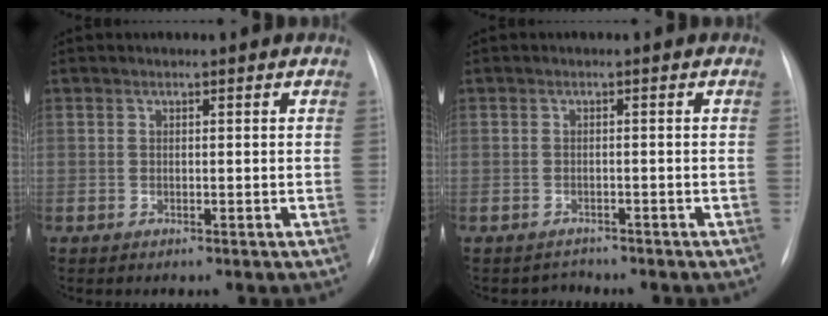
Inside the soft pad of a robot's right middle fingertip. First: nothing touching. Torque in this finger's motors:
{"motor_torque": [-0.47, -0.21, 0.02, -0.01]}